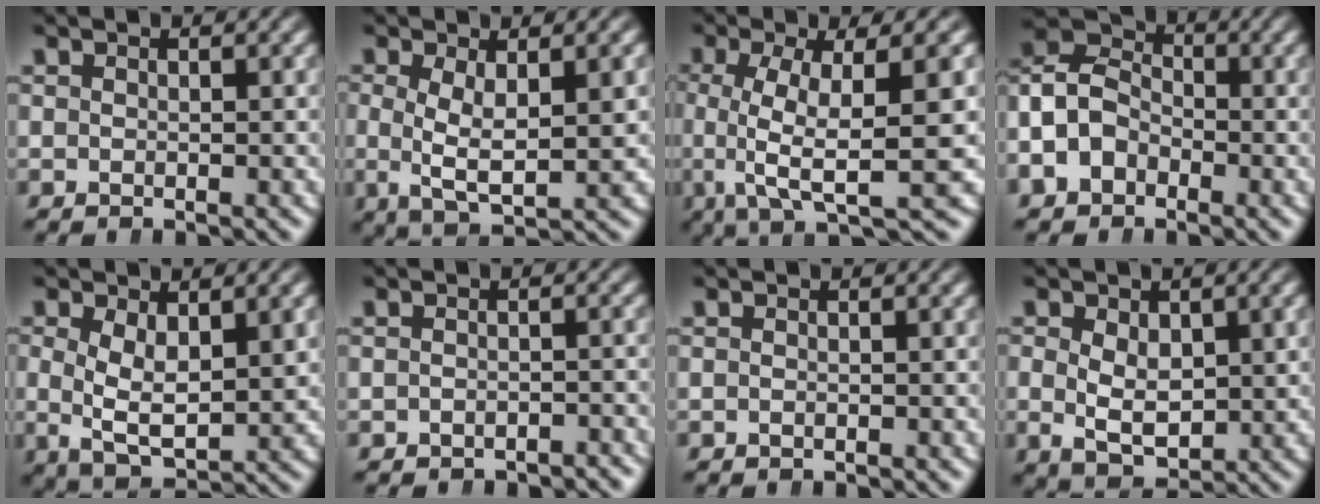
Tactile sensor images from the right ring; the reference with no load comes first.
{"total": 4.8, "force": [-0.2, 2.4, 4.1], "torque": [-0.084, -0.022, 0.005]}
{"total": 8.4, "force": [-1.1, 3.0, 7.7], "torque": [-0.137, -0.018, -0.010]}
{"total": 10.2, "force": [-0.6, 9.1, 4.8], "torque": [-0.125, -0.023, -0.018]}
{"total": 5.8, "force": [-0.4, 3.9, 4.3], "torque": [-0.092, -0.030, 0.005]}
{"total": 2.4, "force": [-2.3, 0.4, 0.1], "torque": [-0.003, -0.008, -0.034]}
{"total": 0.7, "force": [-0.7, 0.0, 0.1], "torque": [-0.005, -0.002, -0.010]}
{"total": 5.0, "force": [-0.5, 3.5, 3.6], "torque": [-0.075, -0.030, 0.007]}